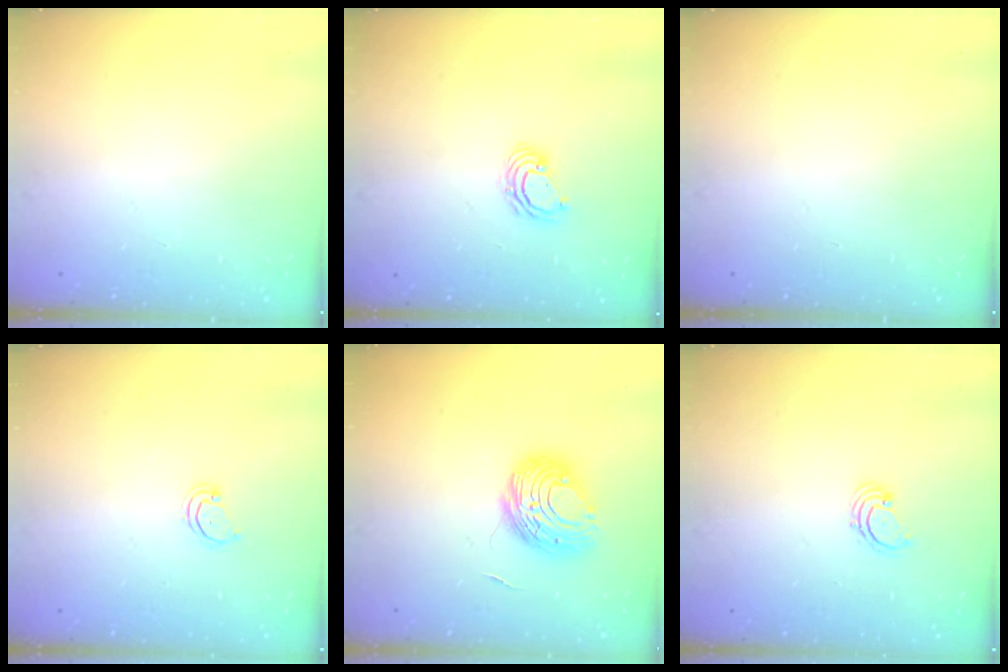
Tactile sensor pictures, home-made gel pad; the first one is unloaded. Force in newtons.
{"total": 5.1, "press": 5.1, "slide": 0.2}
{"total": 0.0}
{"total": 3.1, "press": 3.1, "slide": 0.2}
{"total": 9.6, "press": 9.5, "slide": 0.9}
{"total": 1.7, "press": 1.7, "slide": 0.2}